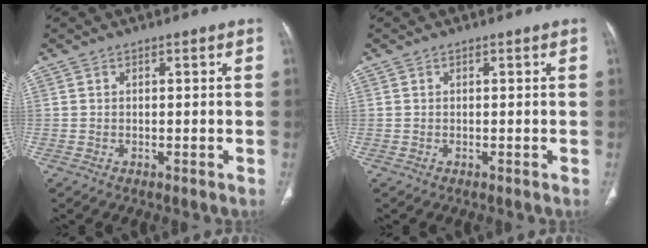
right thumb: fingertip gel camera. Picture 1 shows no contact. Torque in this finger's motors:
{"motor_torque": [0.24, 0.05, 0.09, -0.26, 0.04]}